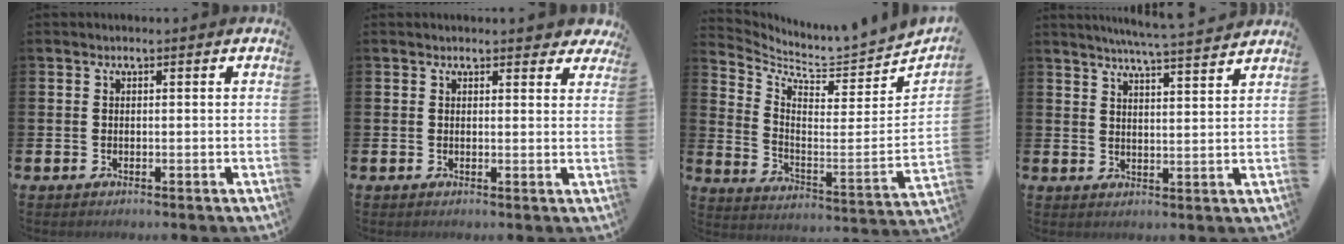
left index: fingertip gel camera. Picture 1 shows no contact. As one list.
[{"total": 2.0, "force": [1.9, 0.7, 0.3], "torque": [0.008, -0.007, 0.031]}, {"total": 5.2, "force": [5.1, 0.6, 0.6], "torque": [-0.034, -0.078, 0.078]}, {"total": 5.5, "force": [5.3, -0.7, 1.4], "torque": [-0.031, -0.035, 0.090]}]